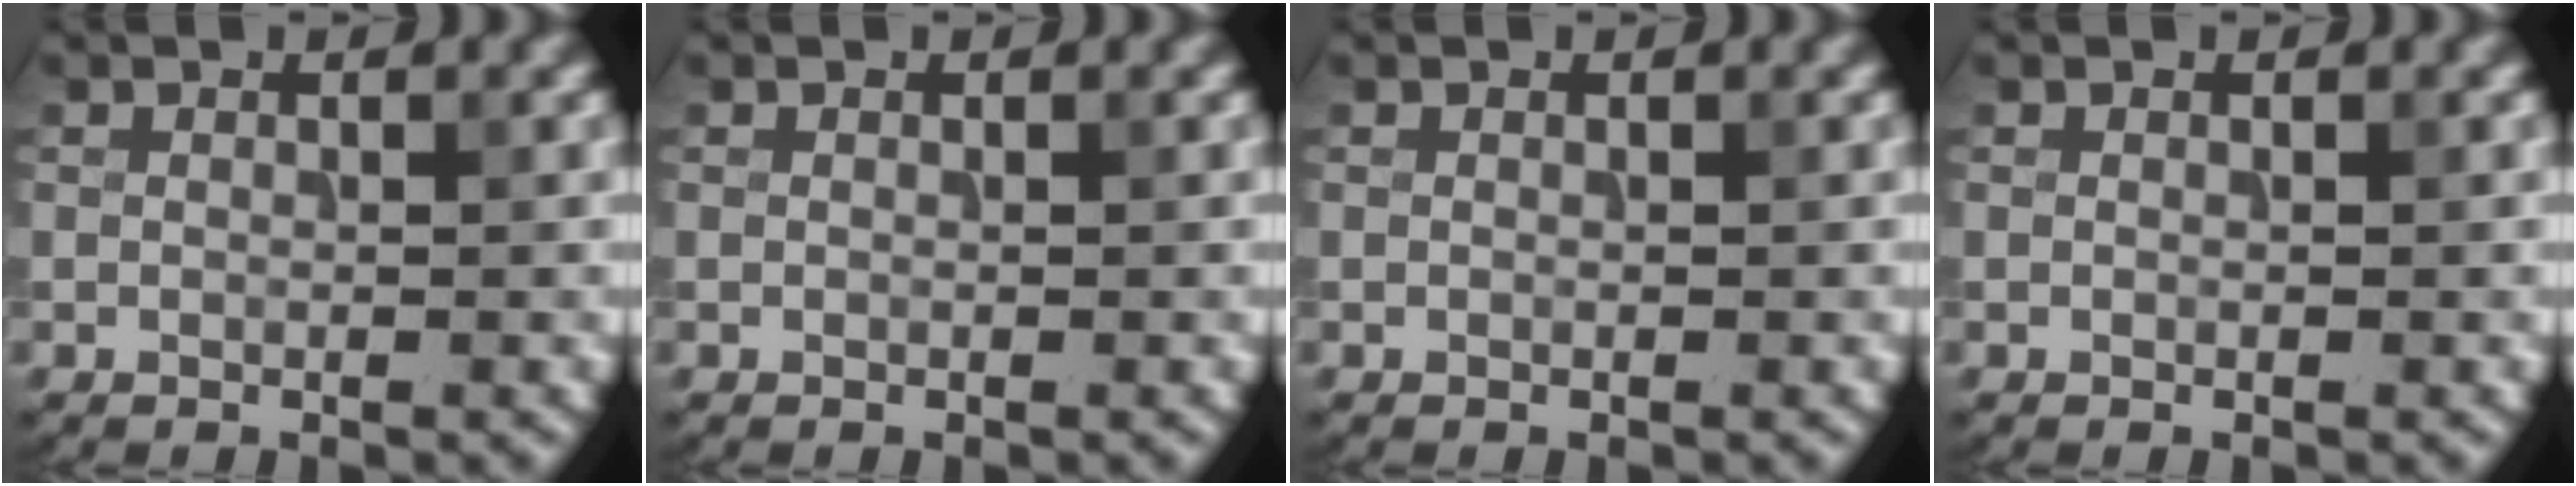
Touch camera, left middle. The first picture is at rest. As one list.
[{"total": 0.0}, {"total": 0.0}, {"total": 0.0}]